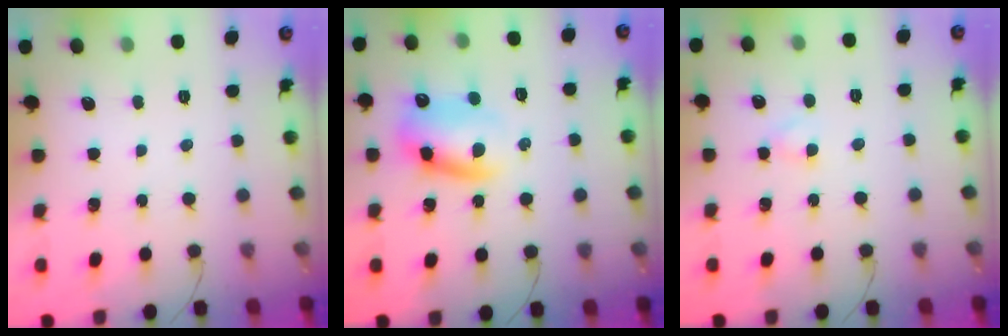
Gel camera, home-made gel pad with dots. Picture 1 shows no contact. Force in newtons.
{"total": 10.9, "press": 10.6, "slide": 2.4}
{"total": 2.7, "press": 2.5, "slide": 1.1}